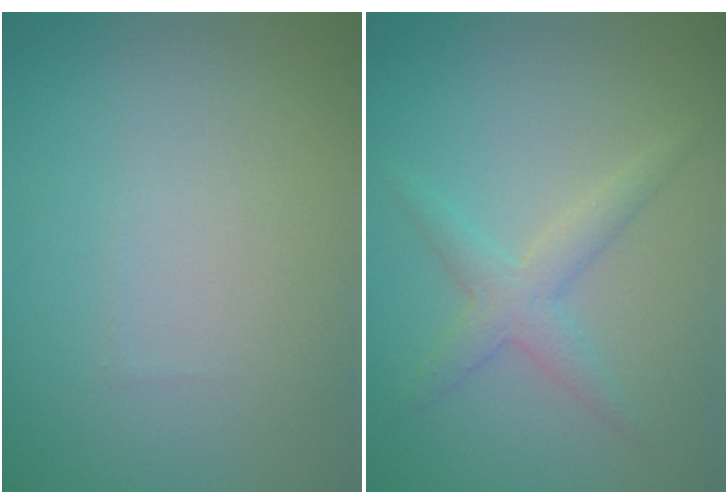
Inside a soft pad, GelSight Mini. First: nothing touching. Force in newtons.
{"total": 2.5, "press": 2.5, "slide": 0.1}